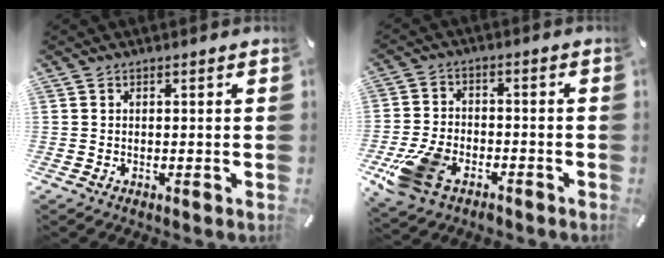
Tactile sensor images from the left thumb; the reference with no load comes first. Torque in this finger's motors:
{"motor_torque": [0.89, 1.41, 1.09, 0.68, 0.17]}